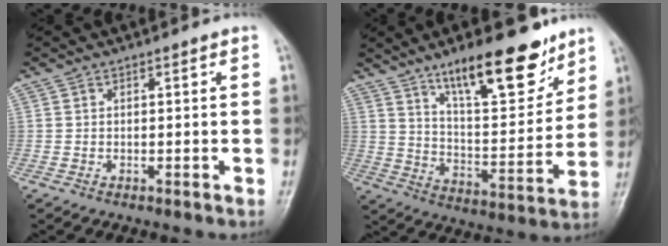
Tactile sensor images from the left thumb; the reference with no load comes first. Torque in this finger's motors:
{"motor_torque": [1.45, 1.31, 1.46, -1.30, 0.12]}